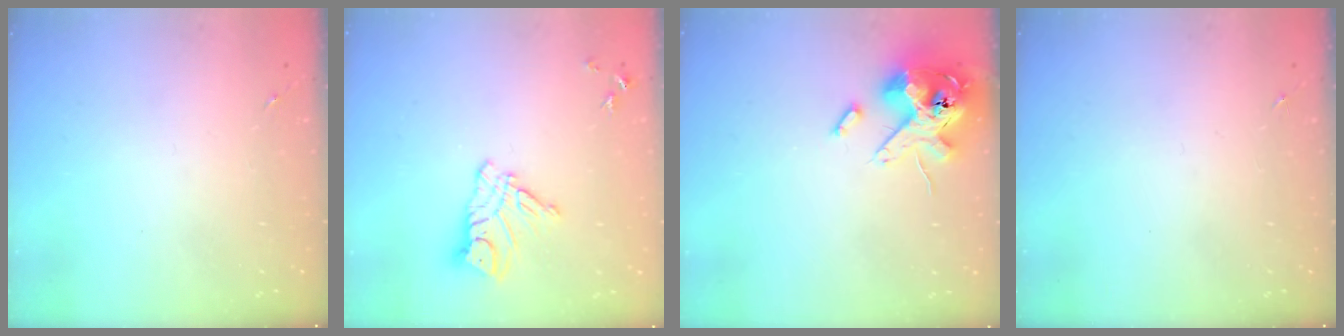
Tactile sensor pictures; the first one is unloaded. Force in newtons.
{"total": 11.1, "press": 11.1, "slide": 1.0}
{"total": 15.4, "press": 15.1, "slide": 3.2}
{"total": 0.0}